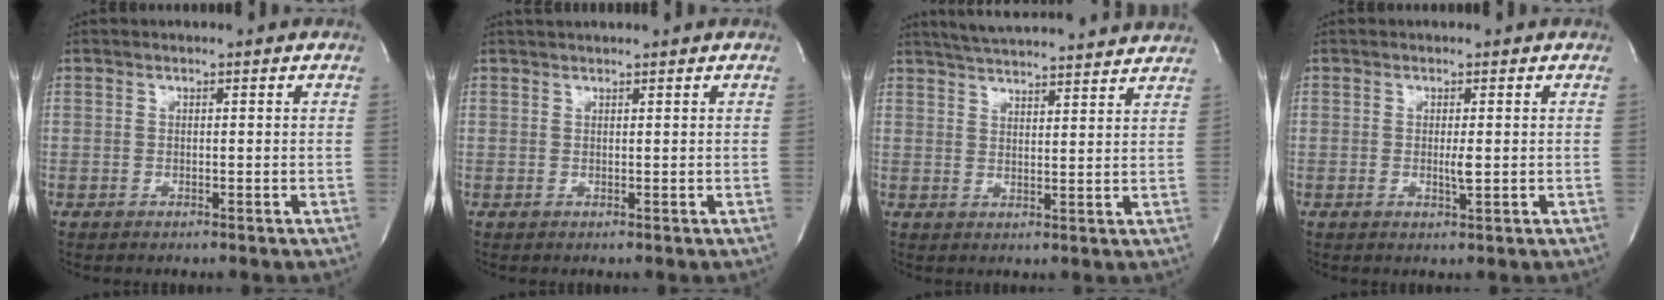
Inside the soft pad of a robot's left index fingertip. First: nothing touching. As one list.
[{"total": 1.5, "force": [1.4, -0.2, 0.4], "torque": [-0.003, 0.017, 0.028]}, {"total": 17.1, "force": [16.0, 1.0, 5.9], "torque": [-0.098, 0.011, 0.214]}, {"total": 1.5, "force": [-0.2, 0.1, 1.5], "torque": [-0.029, -0.007, -0.003]}]